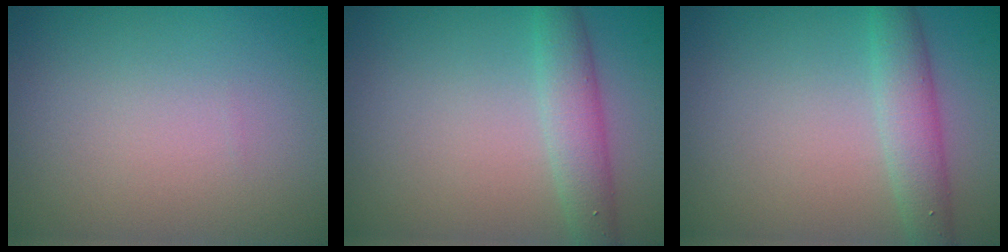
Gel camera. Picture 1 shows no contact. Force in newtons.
{"total": 3.0, "press": 3.0, "slide": 0.1}
{"total": 3.0, "press": 3.0, "slide": 0.1}